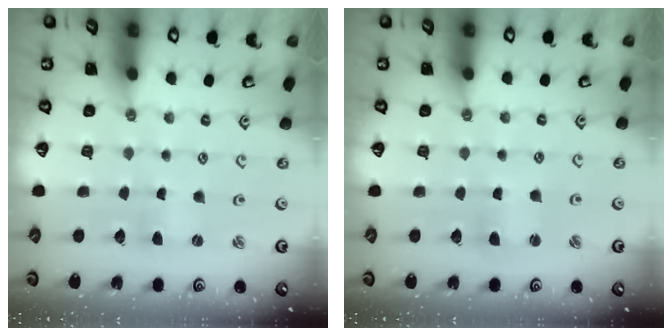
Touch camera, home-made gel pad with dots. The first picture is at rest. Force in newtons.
{"total": 2.7, "press": 2.7, "slide": 0.4}